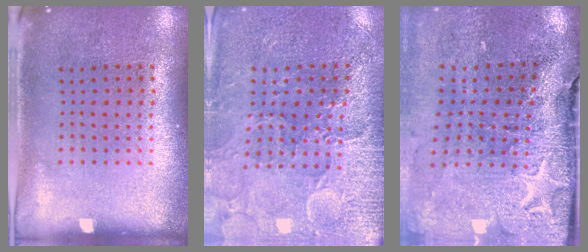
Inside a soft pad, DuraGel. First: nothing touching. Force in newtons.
{"total": 3.2, "press": 3.2, "slide": 0.3}
{"total": 3.7, "press": 3.3, "slide": 1.7}